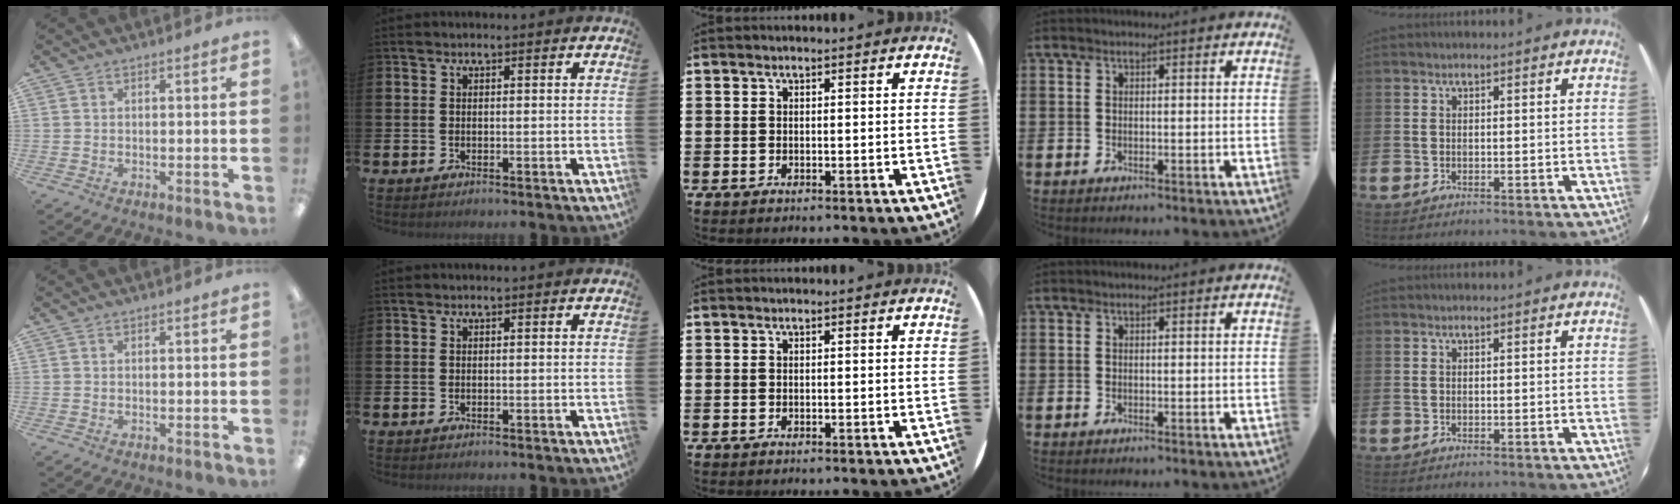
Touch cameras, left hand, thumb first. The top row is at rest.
{}